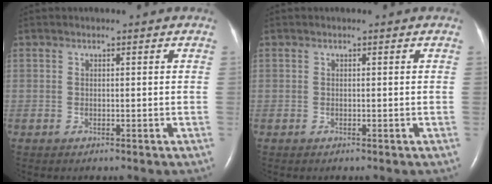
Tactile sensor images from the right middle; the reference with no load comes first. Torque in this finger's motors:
{"motor_torque": [0.03, -0.01, 0.01, 0.00]}